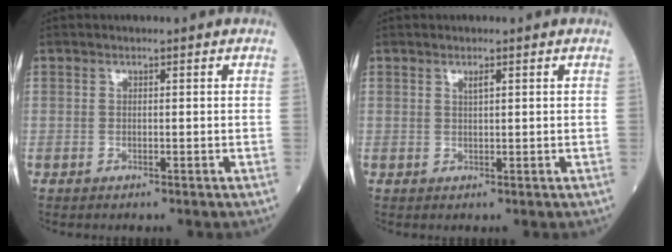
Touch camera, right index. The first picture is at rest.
{"total": 1.0, "force": [0.6, 0.1, 0.8], "torque": [-0.016, -0.002, 0.010]}